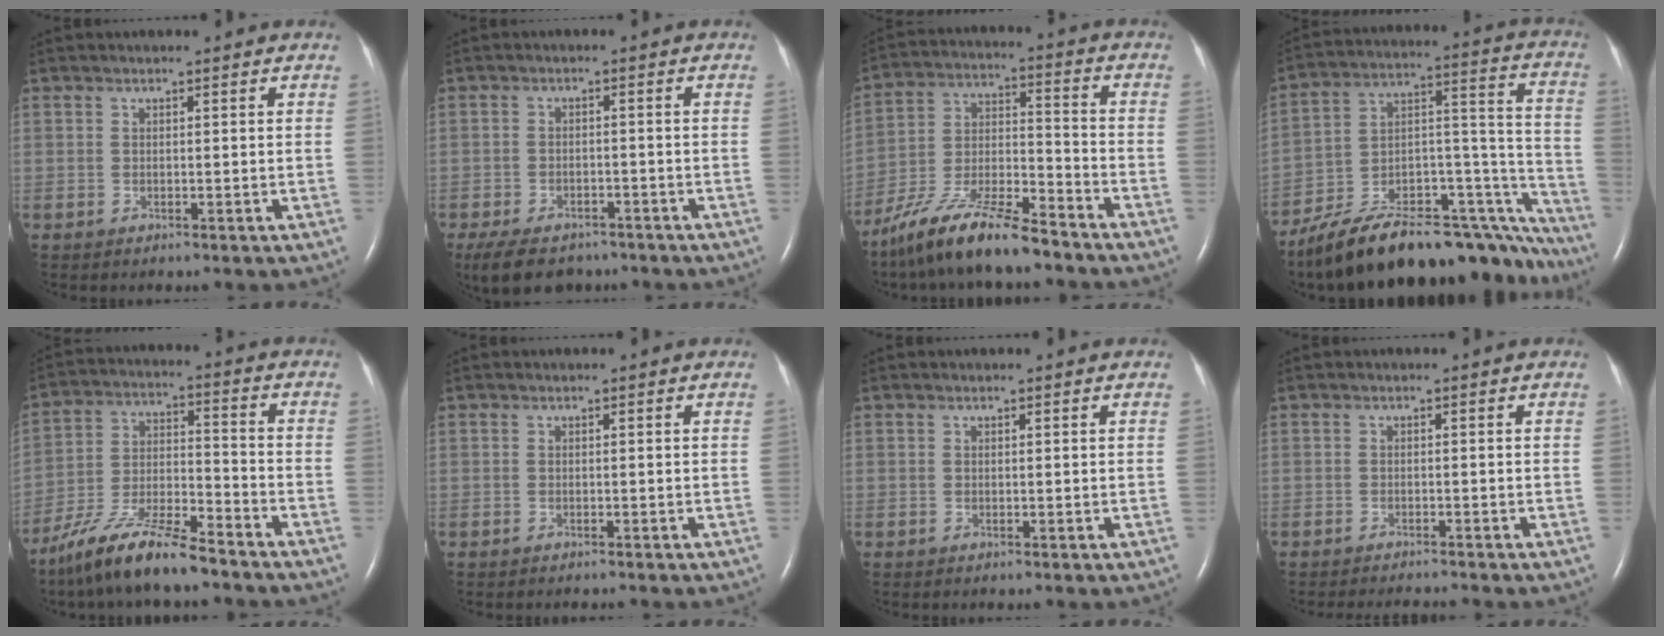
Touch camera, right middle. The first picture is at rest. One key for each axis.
{"total": 10.5, "fx": -7.9, "fy": 5.3, "fz": 4.3, "tx": -0.087, "ty": -0.007, "tz": -0.114}
{"total": 14.7, "fx": -11.8, "fy": 2.2, "fz": 8.5, "tx": -0.166, "ty": -0.009, "tz": -0.213}
{"total": 30.9, "fx": -25.8, "fy": 9.1, "fz": 14.5, "tx": -0.149, "ty": 0.032, "tz": -0.373}
{"total": 12.9, "fx": -10.3, "fy": 1.8, "fz": 7.5, "tx": -0.144, "ty": -0.007, "tz": -0.187}
{"total": 0.9, "fx": -0.8, "fy": 0.1, "fz": 0.3, "tx": -0.005, "ty": -0.002, "tz": -0.009}
{"total": 0.0}
{"total": 3.6, "fx": -3.5, "fy": -0.5, "fz": 0.7, "tx": -0.007, "ty": -0.011, "tz": -0.051}